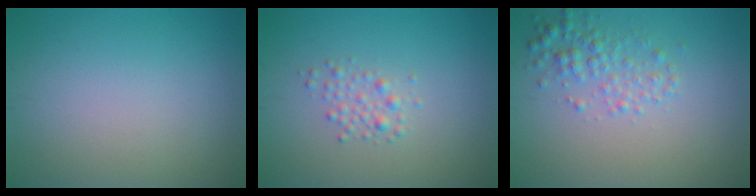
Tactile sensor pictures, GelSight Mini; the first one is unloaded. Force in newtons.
{"total": 1.5, "press": 1.5, "slide": 0.0}
{"total": 2.5, "press": 2.5, "slide": 0.1}